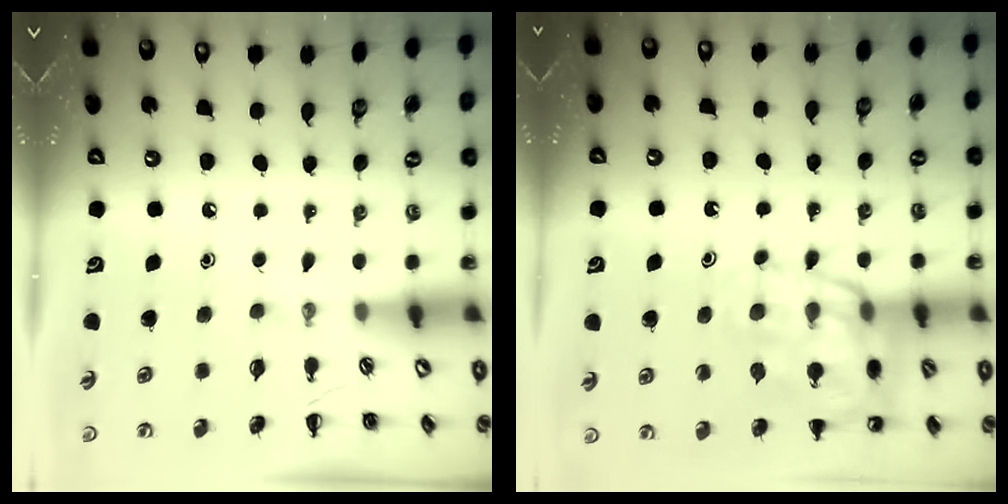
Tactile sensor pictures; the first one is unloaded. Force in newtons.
{"total": 17.0, "press": 16.9, "slide": 1.9}